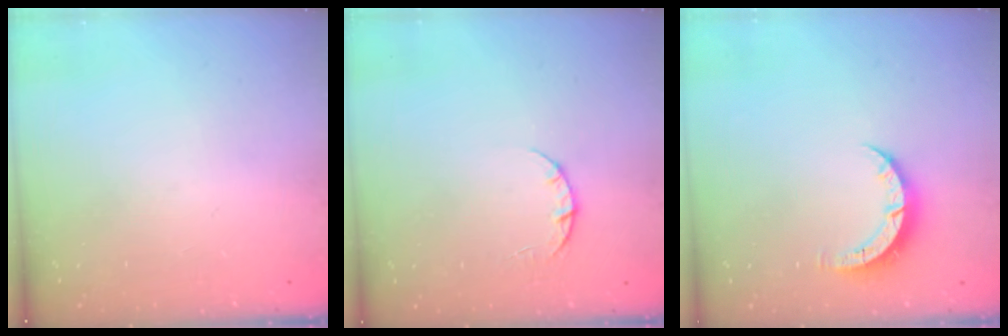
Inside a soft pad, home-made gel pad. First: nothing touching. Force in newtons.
{"total": 2.3, "press": 2.3, "slide": 0.3}
{"total": 4.4, "press": 4.4, "slide": 0.3}